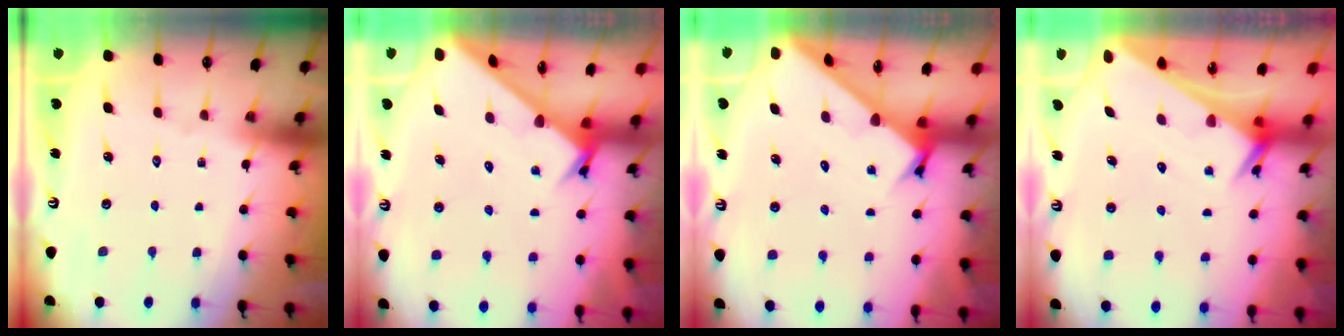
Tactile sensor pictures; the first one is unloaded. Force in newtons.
{"total": 2.7, "press": 2.7, "slide": 0.3}
{"total": 2.5, "press": 2.5, "slide": 0.2}
{"total": 2.4, "press": 2.4, "slide": 0.2}